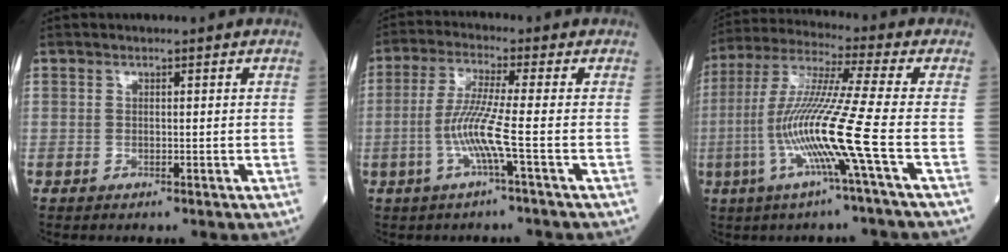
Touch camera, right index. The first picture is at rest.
{"total": 6.8, "force": [-1.9, -1.1, 6.4], "torque": [-0.137, -0.004, -0.042]}
{"total": 13.6, "force": [-3.9, -2.3, 12.9], "torque": [-0.262, -0.007, -0.085]}